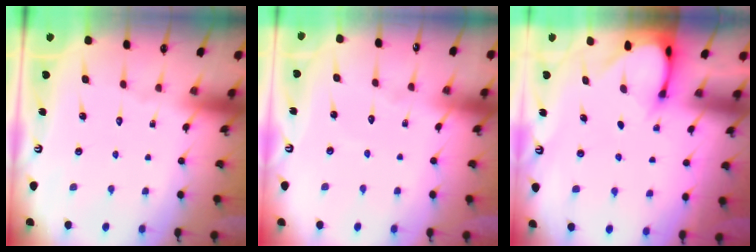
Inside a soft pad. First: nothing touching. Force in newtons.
{"total": 2.9, "press": 2.9, "slide": 0.3}
{"total": 2.8, "press": 2.8, "slide": 0.2}